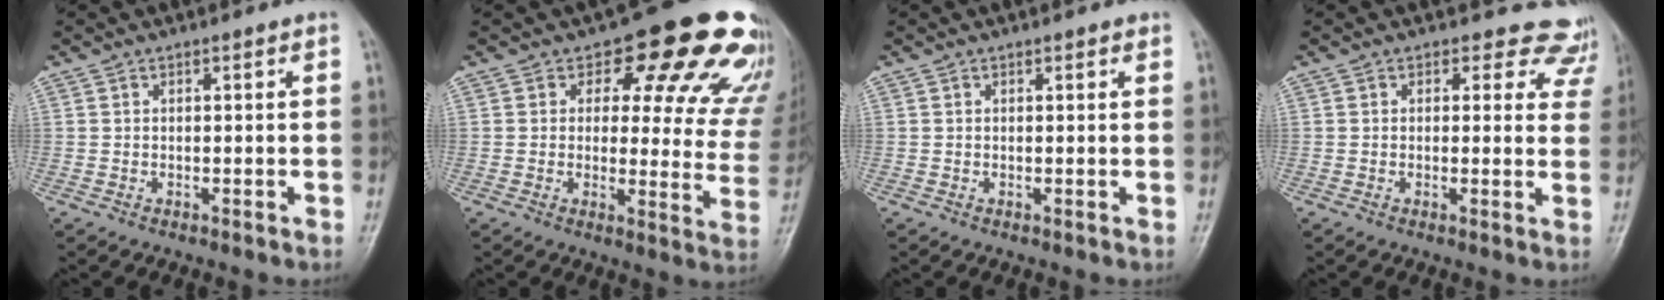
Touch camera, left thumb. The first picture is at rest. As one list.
[{"total": 19.1, "force": [12.8, 8.9, 11.0], "torque": [-0.071, -0.064, 0.131]}, {"total": 0.9, "force": [0.5, 0.4, 0.5], "torque": [-0.006, -0.002, 0.004]}, {"total": 7.9, "force": [6.5, 4.4, 0.6], "torque": [0.051, -0.024, 0.036]}]